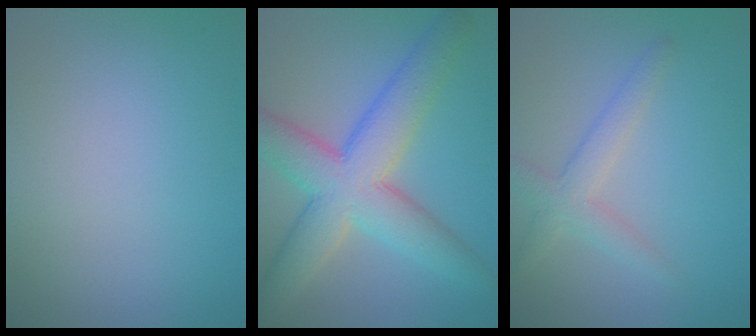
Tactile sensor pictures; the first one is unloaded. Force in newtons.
{"total": 9.0, "press": 9.0, "slide": 0.5}
{"total": 2.8, "press": 2.8, "slide": 0.2}